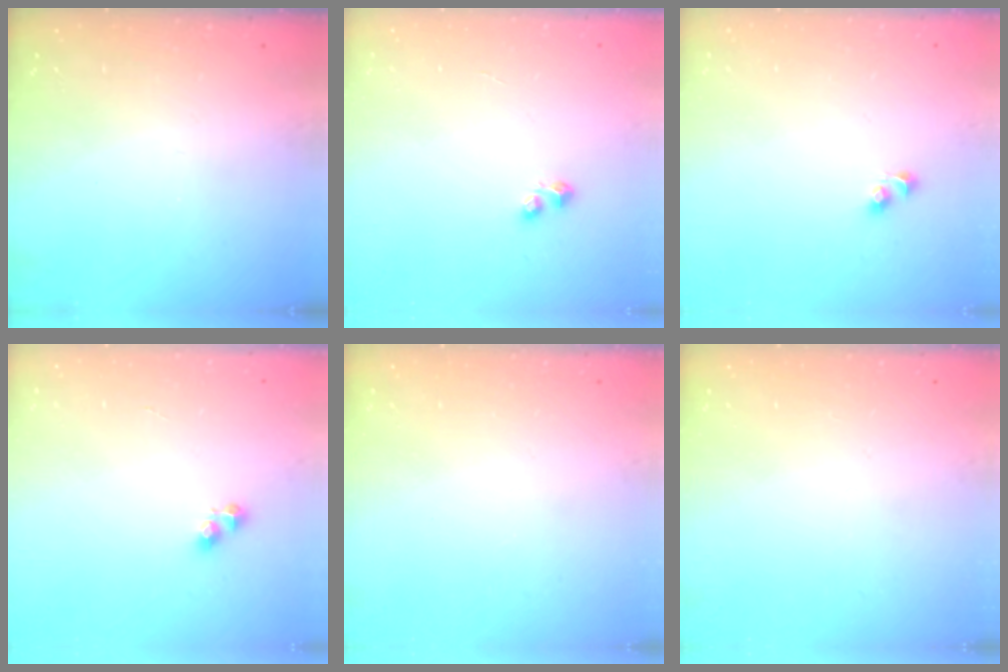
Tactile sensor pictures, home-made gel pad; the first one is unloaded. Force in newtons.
{"total": 2.9, "press": 2.8, "slide": 0.6}
{"total": 2.6, "press": 2.4, "slide": 1.2}
{"total": 5.0, "press": 5.0, "slide": 0.5}
{"total": 0.0}
{"total": 0.0}